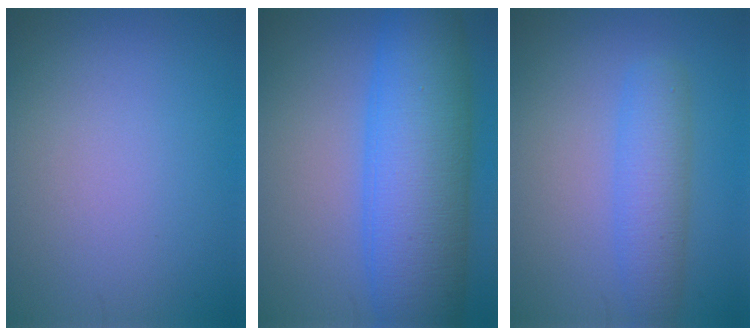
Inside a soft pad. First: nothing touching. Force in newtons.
{"total": 11.6, "press": 11.6, "slide": 0.1}
{"total": 3.7, "press": 3.7, "slide": 0.1}